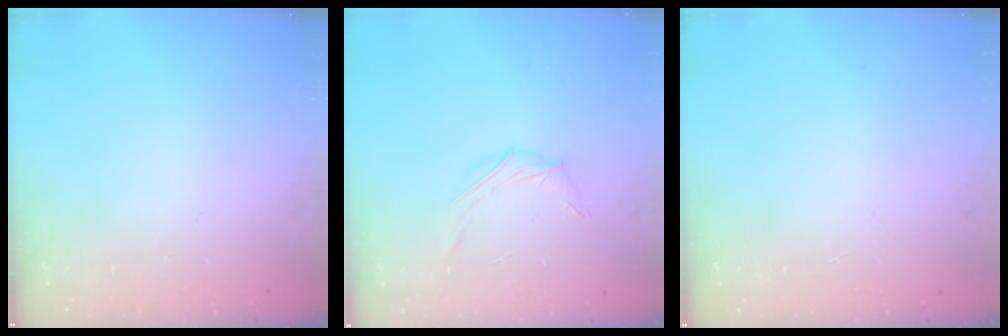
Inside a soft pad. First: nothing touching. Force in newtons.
{"total": 4.7, "press": 4.6, "slide": 0.9}
{"total": 0.0}